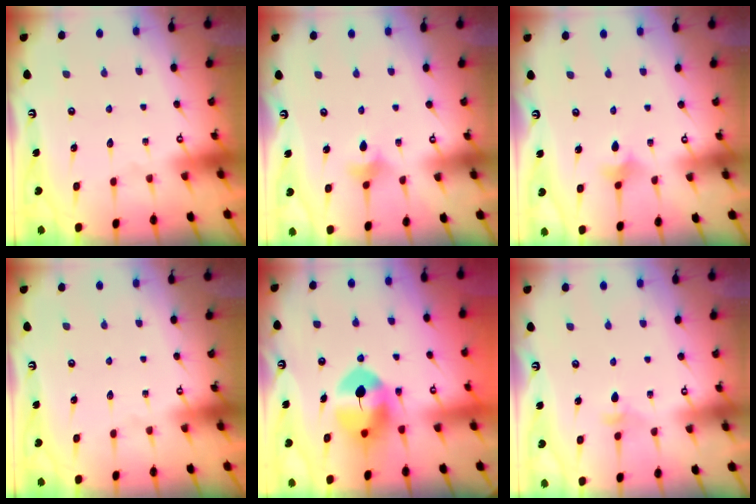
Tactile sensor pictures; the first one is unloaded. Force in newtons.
{"total": 4.4, "press": 4.4, "slide": 0.6}
{"total": 3.3, "press": 3.2, "slide": 0.6}
{"total": 0.0}
{"total": 8.8, "press": 8.7, "slide": 1.6}
{"total": 3.1, "press": 3.0, "slide": 0.8}